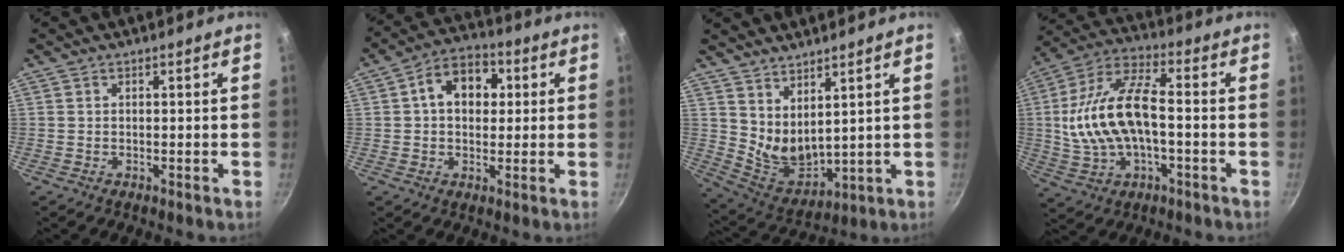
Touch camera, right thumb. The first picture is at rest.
{"total": 10.2, "force": [2.0, 7.4, 6.7], "torque": [-0.067, 0.017, 0.017]}
{"total": 8.8, "force": [5.2, 4.0, 6.0], "torque": [-0.088, -0.056, 0.115]}
{"total": 16.8, "force": [-1.1, 8.4, 14.5], "torque": [-0.277, 0.033, -0.024]}